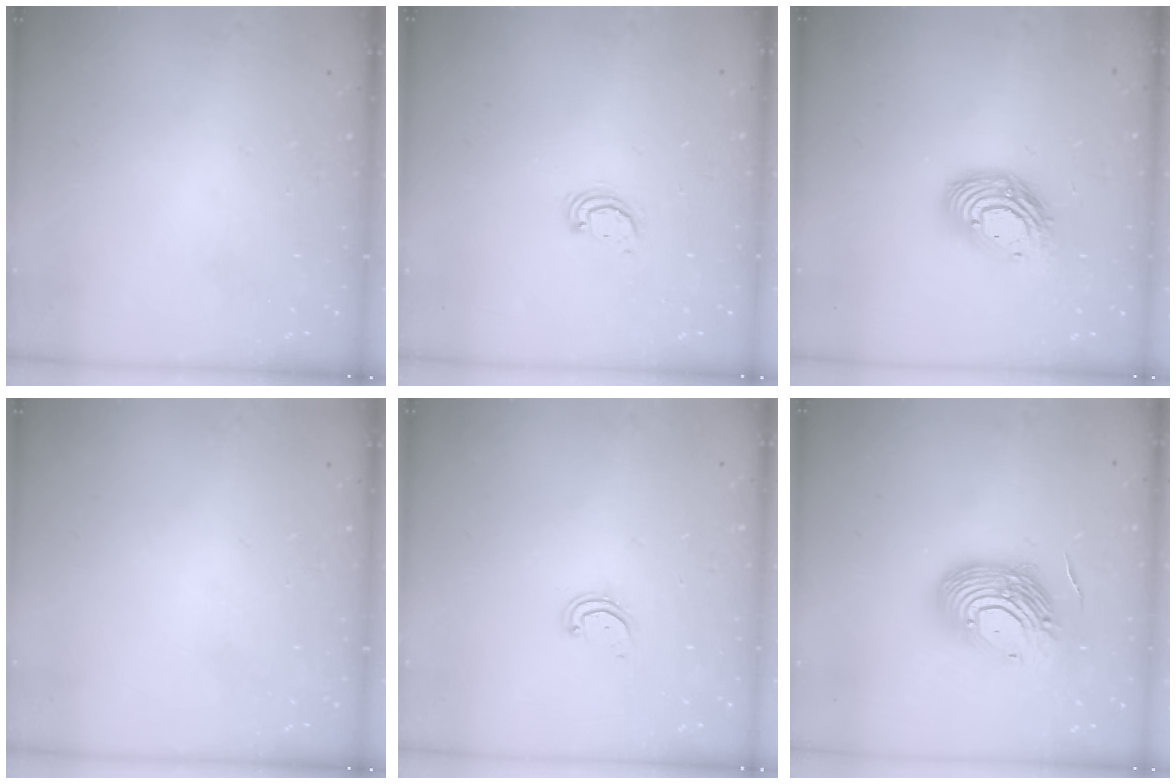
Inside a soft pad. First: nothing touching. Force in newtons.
{"total": 2.6, "press": 2.6, "slide": 0.3}
{"total": 12.7, "press": 12.7, "slide": 1.2}
{"total": 0.0}
{"total": 2.5, "press": 2.5, "slide": 0.2}
{"total": 16.3, "press": 16.2, "slide": 2.1}